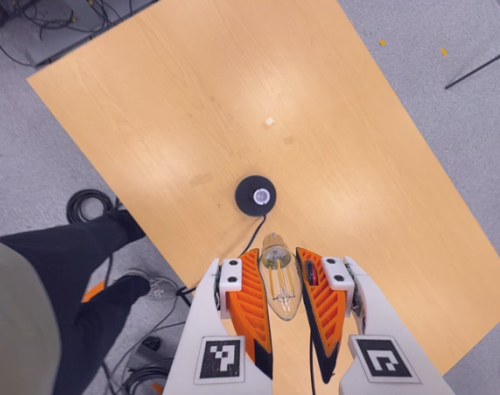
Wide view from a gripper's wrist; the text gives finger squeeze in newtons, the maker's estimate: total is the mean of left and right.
{"total": 21.3, "left": 24.2, "right": 18.3}